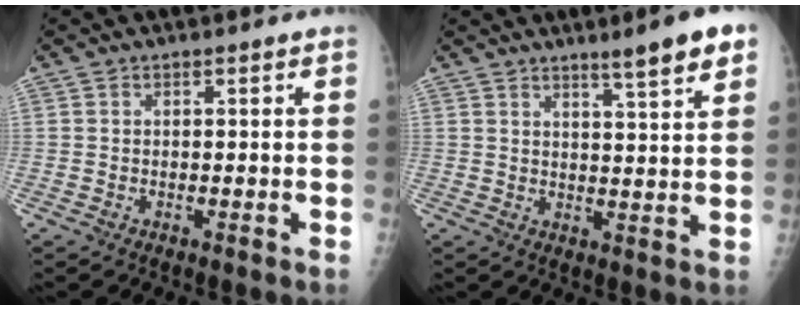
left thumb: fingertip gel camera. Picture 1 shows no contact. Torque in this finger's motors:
{"motor_torque": [0.70, 0.28, 0.36, -0.29, 0.05]}